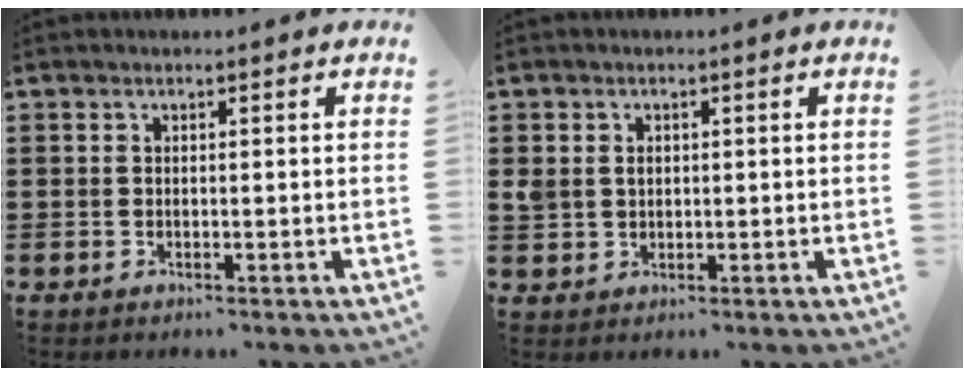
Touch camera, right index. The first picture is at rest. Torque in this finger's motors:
{"motor_torque": [-0.05, 0.22, 0.07, 0.02]}